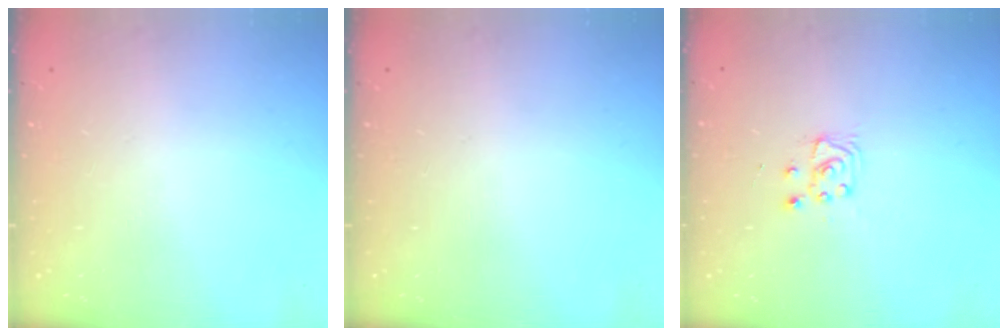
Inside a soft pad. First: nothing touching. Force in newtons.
{"total": 0.0}
{"total": 4.9, "press": 4.9, "slide": 0.5}